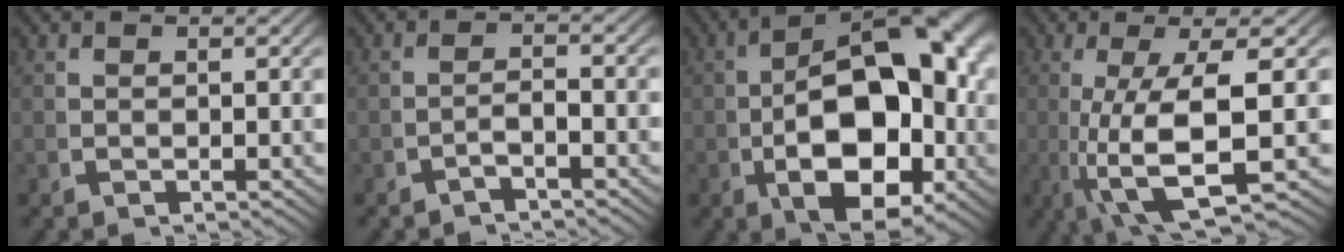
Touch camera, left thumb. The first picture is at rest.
{"total": 1.8, "force": [-1.5, 0.4, 0.9], "torque": [-0.021, -0.006, -0.024]}
{"total": 17.4, "force": [-1.1, 10.1, 14.1], "torque": [-0.229, -0.047, 0.003]}
{"total": 10.5, "force": [-2.0, 3.6, 9.7], "torque": [-0.223, -0.042, -0.001]}